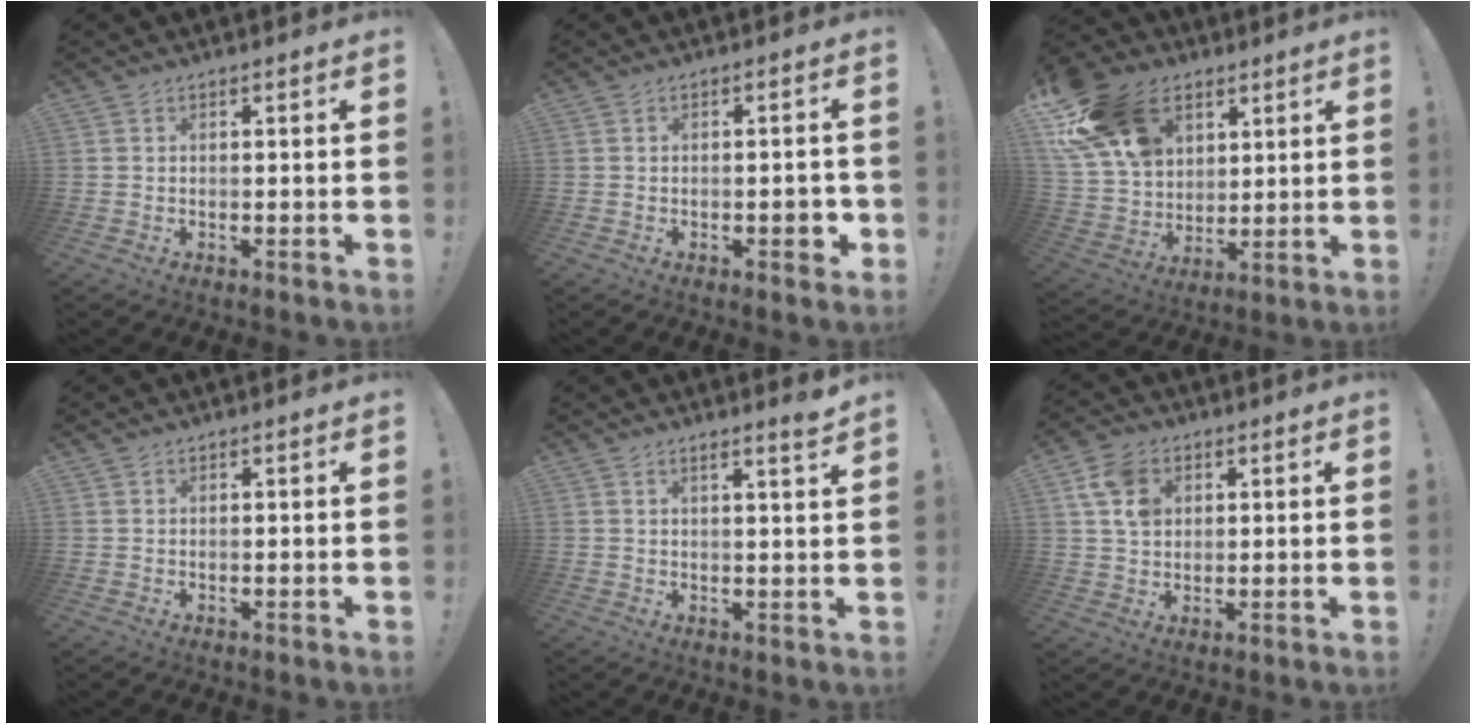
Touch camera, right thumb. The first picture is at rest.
{"total": 3.9, "force": [-1.4, 1.6, 3.2], "torque": [-0.039, 0.010, -0.025]}
{"total": 21.7, "force": [10.6, 14.8, 11.7], "torque": [-0.221, -0.039, 0.211]}
{"total": 0.6, "force": [0.5, 0.2, 0.0], "torque": [0.004, -0.003, 0.010]}
{"total": 3.5, "force": [2.7, -0.4, 2.2], "torque": [-0.029, -0.021, 0.041]}
{"total": 9.3, "force": [3.5, 7.0, 5.1], "torque": [-0.101, 0.001, 0.073]}